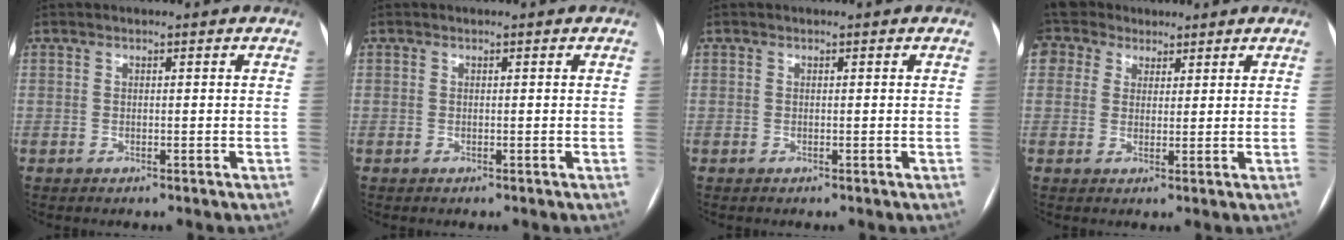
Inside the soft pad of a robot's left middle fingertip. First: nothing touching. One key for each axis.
{"total": 0.0}
{"total": 0.0}
{"total": 6.1, "fx": 4.1, "fy": 4.5, "fz": 0.9, "tx": -0.027, "ty": 0.033, "tz": 0.079}